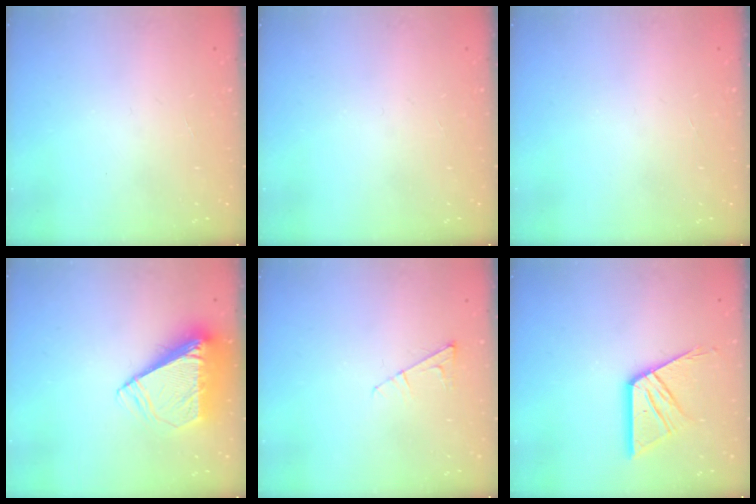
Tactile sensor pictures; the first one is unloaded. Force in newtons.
{"total": 0.0}
{"total": 0.0}
{"total": 9.9, "press": 9.8, "slide": 1.2}
{"total": 6.3, "press": 6.3, "slide": 0.4}
{"total": 13.8, "press": 13.8, "slide": 1.4}